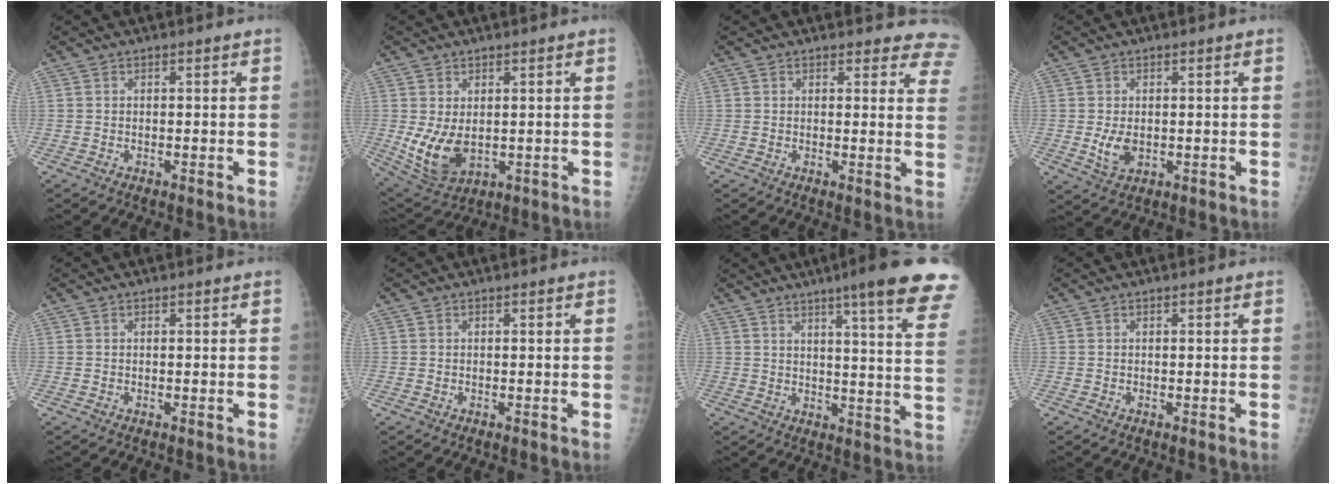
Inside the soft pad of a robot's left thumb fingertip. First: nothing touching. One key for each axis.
{"total": 8.6, "fx": 0.0, "fy": 5.6, "fz": 6.5, "tx": -0.115, "ty": -0.016, "tz": 0.020}
{"total": 9.3, "fx": 8.7, "fy": 3.2, "fz": 1.2, "tx": 0.042, "ty": -0.049, "tz": 0.057}
{"total": 4.3, "fx": -0.3, "fy": 2.8, "fz": 3.2, "tx": -0.053, "ty": -0.007, "tz": 0.004}
{"total": 0.0}
{"total": 0.0}
{"total": 20.0, "fx": 14.2, "fy": 1.2, "fz": 14.0, "tx": -0.167, "ty": -0.069, "tz": 0.168}
{"total": 0.0}